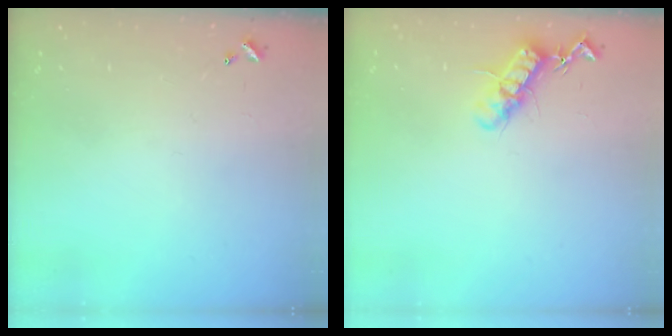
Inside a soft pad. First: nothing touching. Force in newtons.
{"total": 12.5, "press": 12.5, "slide": 0.6}